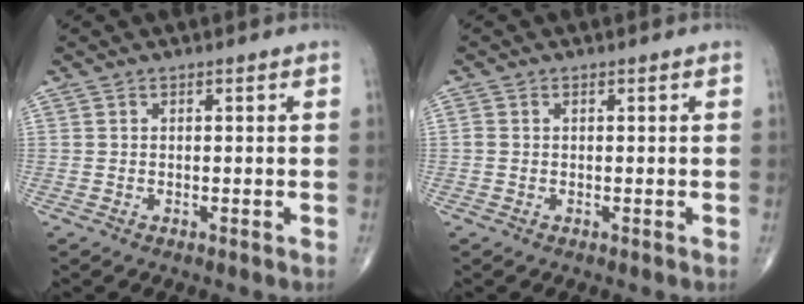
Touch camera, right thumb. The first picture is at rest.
{"total": 0.7, "force": [0.1, 0.5, 0.5], "torque": [-0.017, 0.008, 0.006]}